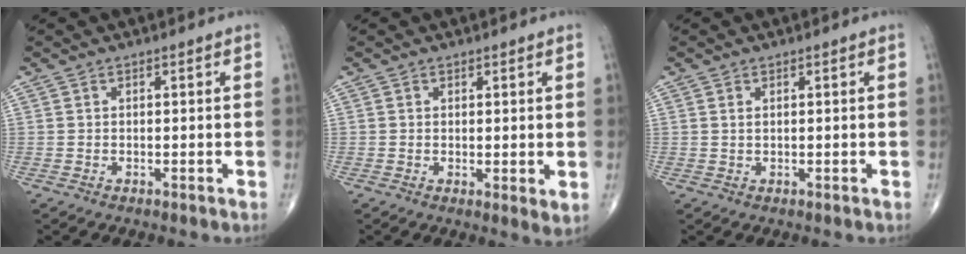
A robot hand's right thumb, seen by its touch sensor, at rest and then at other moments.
{"total": 2.9, "force": [0.3, 0.8, 2.7], "torque": [-0.047, -0.014, 0.004]}
{"total": 0.7, "force": [0.3, 0.4, 0.5], "torque": [-0.012, 0.001, 0.006]}